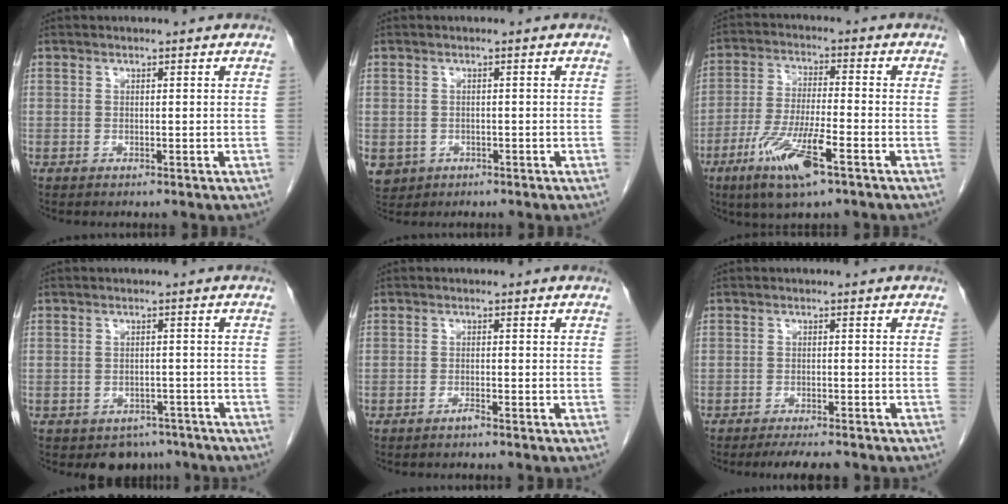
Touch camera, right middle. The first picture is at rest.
{"total": 5.1, "force": [-2.2, 4.5, 1.3], "torque": [-0.032, -0.001, -0.028]}
{"total": 11.0, "force": [-5.8, 1.5, 9.2], "torque": [-0.189, -0.020, -0.105]}
{"total": 4.2, "force": [-3.3, 2.5, 0.7], "torque": [0.000, 0.007, -0.042]}
{"total": 1.0, "force": [-0.8, -0.1, 0.5], "torque": [-0.011, 0.000, -0.015]}
{"total": 5.1, "force": [-4.4, 0.7, 2.4], "torque": [-0.033, -0.009, -0.067]}